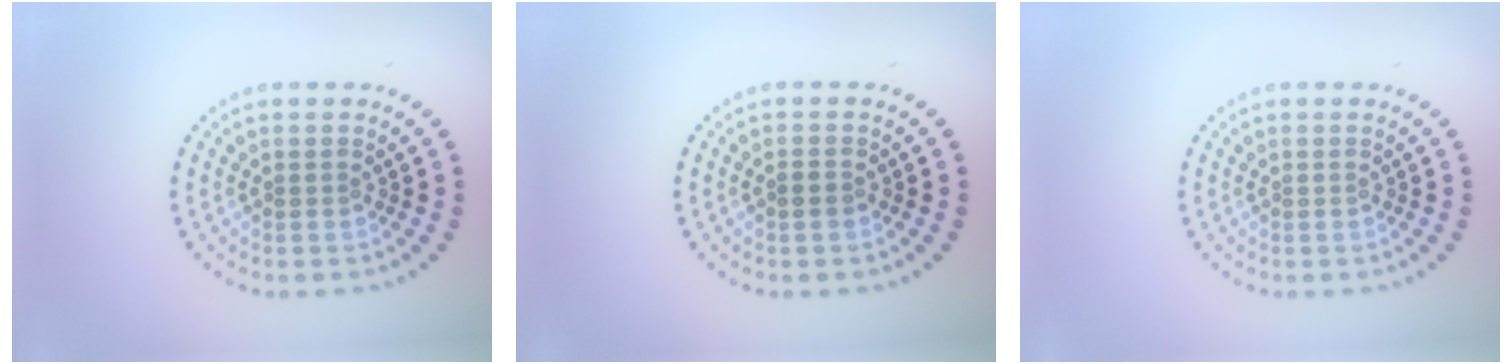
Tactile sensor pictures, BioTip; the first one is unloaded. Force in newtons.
{"total": 1.0, "press": 0.9, "slide": 0.4}
{"total": 0.0}